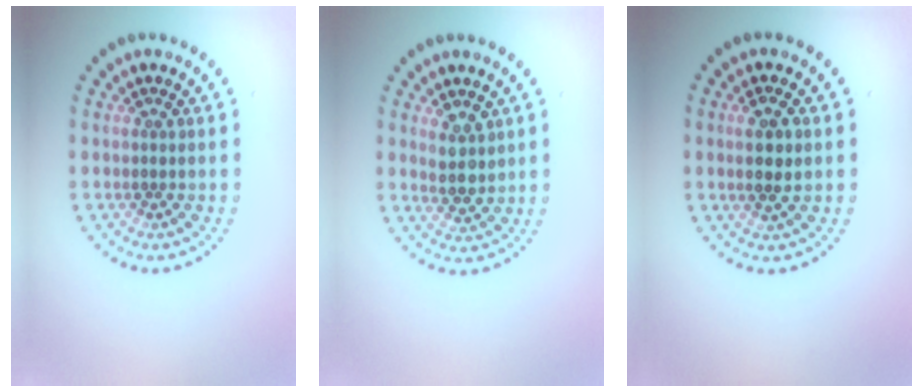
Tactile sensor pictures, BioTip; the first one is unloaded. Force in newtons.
{"total": 2.3, "press": 2.1, "slide": 0.8}
{"total": 1.9, "press": 1.8, "slide": 0.6}